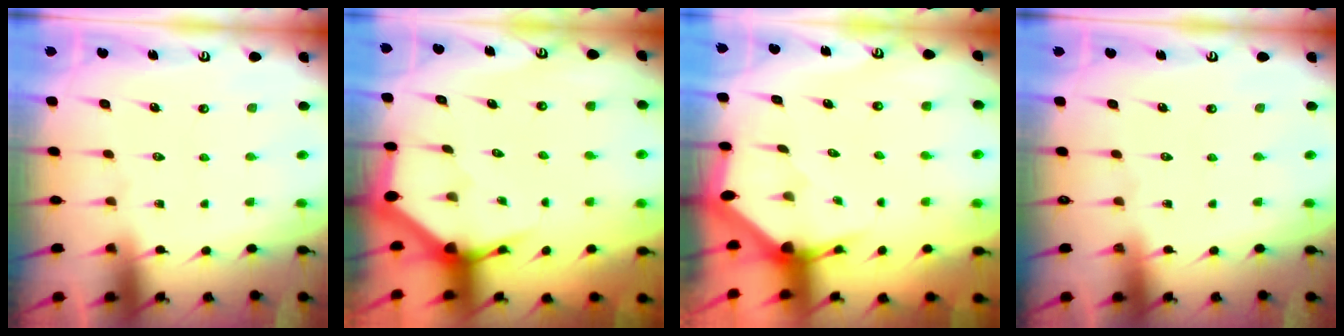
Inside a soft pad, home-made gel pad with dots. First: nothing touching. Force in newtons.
{"total": 3.5, "press": 3.5, "slide": 0.5}
{"total": 2.9, "press": 2.9, "slide": 0.2}
{"total": 0.0}